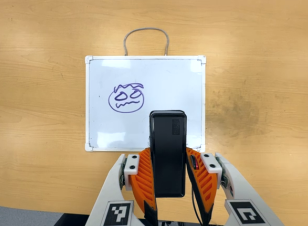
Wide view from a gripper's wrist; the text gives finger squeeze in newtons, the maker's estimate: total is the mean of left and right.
{"total": 4.5, "left": 3.4, "right": 5.6}